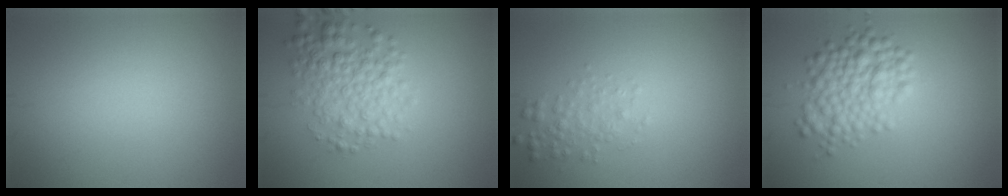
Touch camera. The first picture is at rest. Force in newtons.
{"total": 4.8, "press": 4.8, "slide": 0.0}
{"total": 1.8, "press": 1.8, "slide": 0.0}
{"total": 5.0, "press": 5.0, "slide": 0.1}